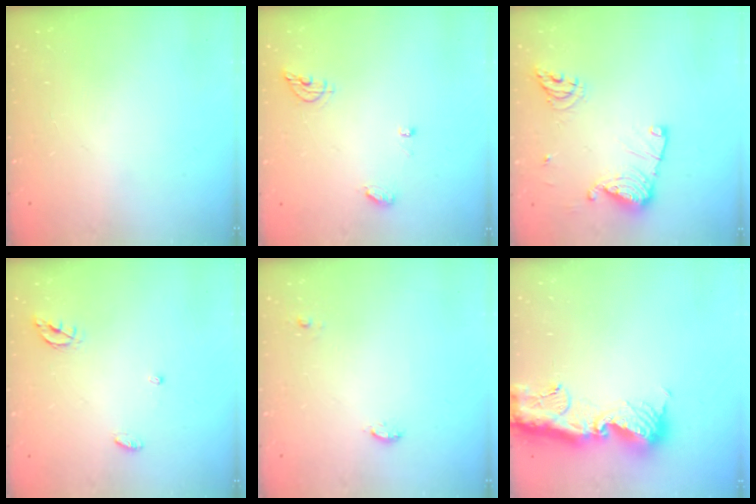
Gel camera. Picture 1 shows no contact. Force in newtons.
{"total": 6.7, "press": 6.7, "slide": 0.3}
{"total": 13.5, "press": 13.4, "slide": 1.2}
{"total": 5.0, "press": 5.0, "slide": 0.5}
{"total": 5.9, "press": 4.3, "slide": 4.1}
{"total": 15.0, "press": 14.9, "slide": 1.8}